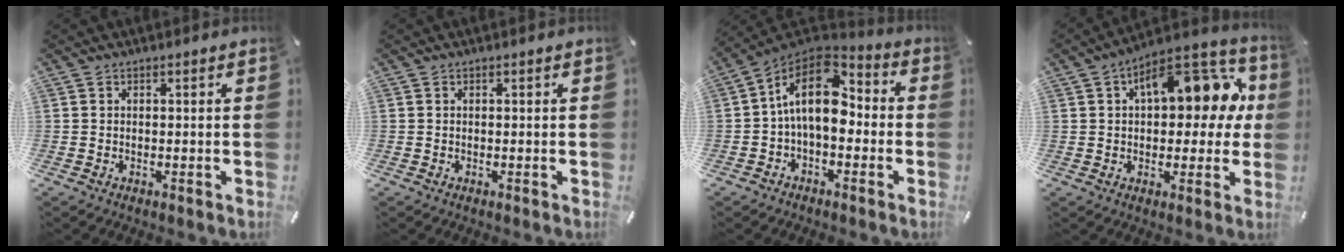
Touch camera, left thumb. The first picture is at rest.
{"total": 0.0}
{"total": 14.8, "force": [0.9, 9.0, 11.8], "torque": [-0.225, 0.000, 0.010]}
{"total": 17.7, "force": [5.5, 9.3, 14.0], "torque": [-0.184, -0.020, 0.089]}